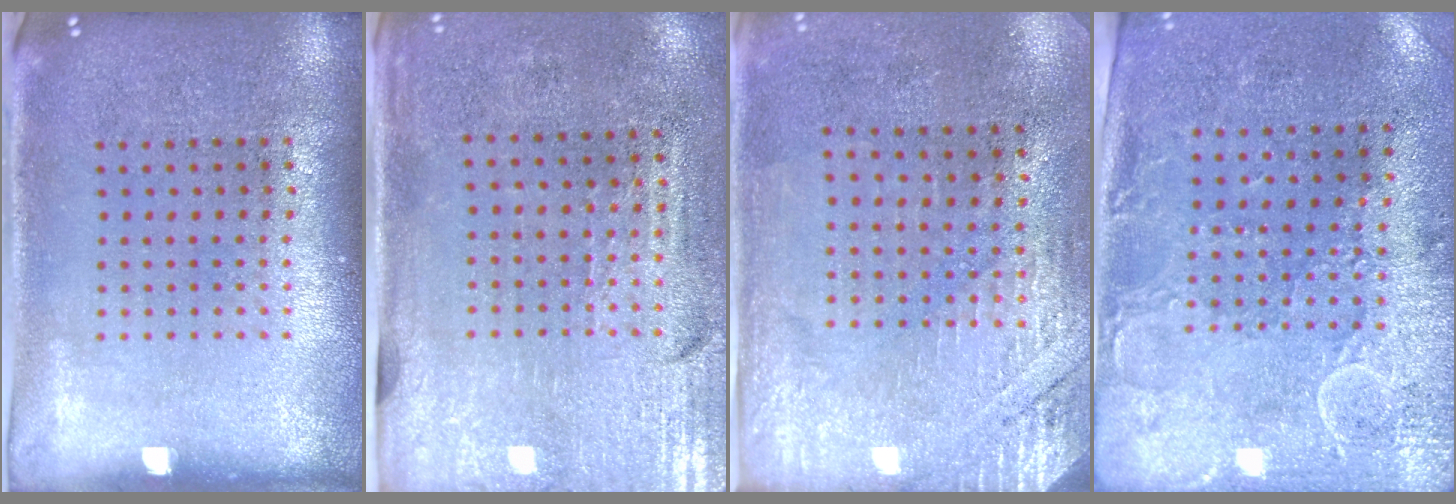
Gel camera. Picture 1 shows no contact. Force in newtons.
{"total": 3.2, "press": 2.7, "slide": 1.6}
{"total": 2.7, "press": 2.4, "slide": 1.3}
{"total": 2.9, "press": 2.3, "slide": 1.7}